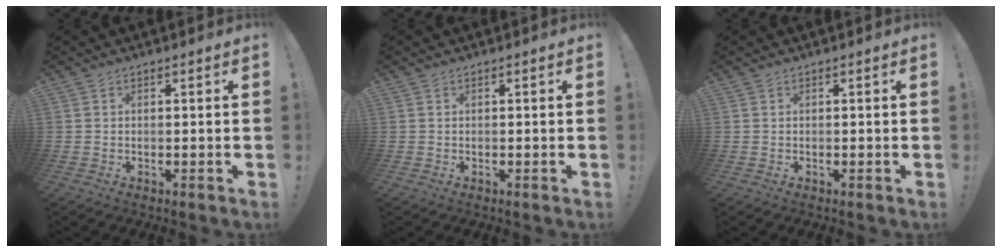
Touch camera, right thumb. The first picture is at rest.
{"total": 0.0}
{"total": 0.0}